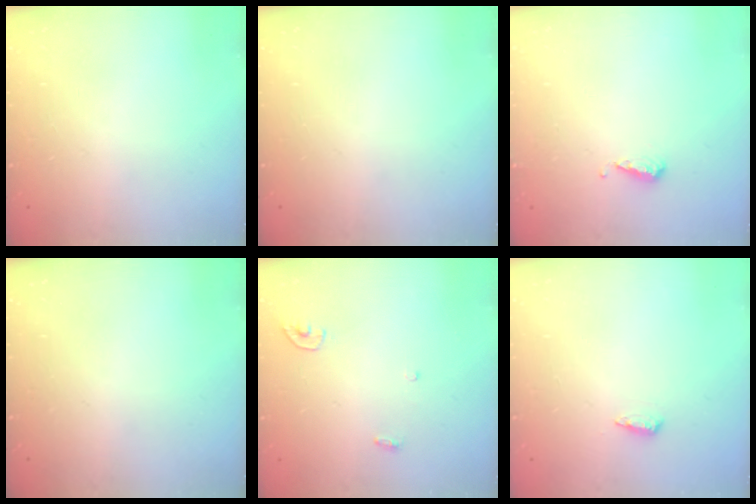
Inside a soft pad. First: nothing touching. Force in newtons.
{"total": 0.0}
{"total": 3.8, "press": 3.7, "slide": 0.3}
{"total": 0.0}
{"total": 3.4, "press": 3.4, "slide": 0.3}
{"total": 5.6, "press": 5.5, "slide": 1.0}